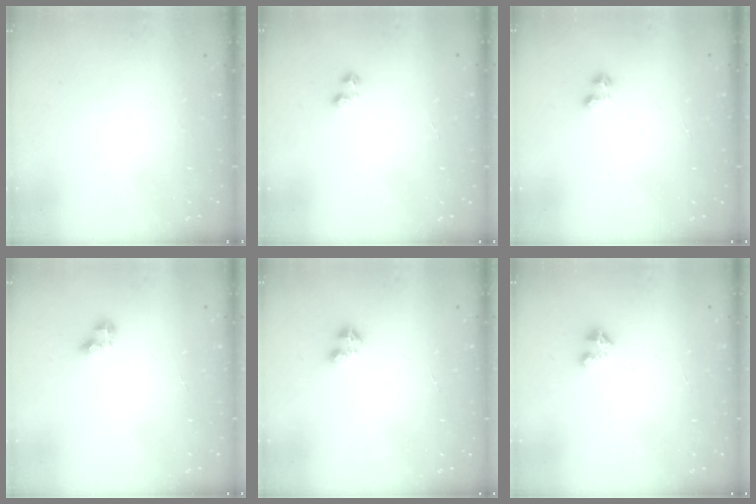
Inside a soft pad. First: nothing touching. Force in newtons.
{"total": 1.9, "press": 1.8, "slide": 0.5}
{"total": 1.7, "press": 1.7, "slide": 0.5}
{"total": 2.9, "press": 2.9, "slide": 0.4}
{"total": 2.7, "press": 2.7, "slide": 0.4}
{"total": 2.3, "press": 2.3, "slide": 0.3}